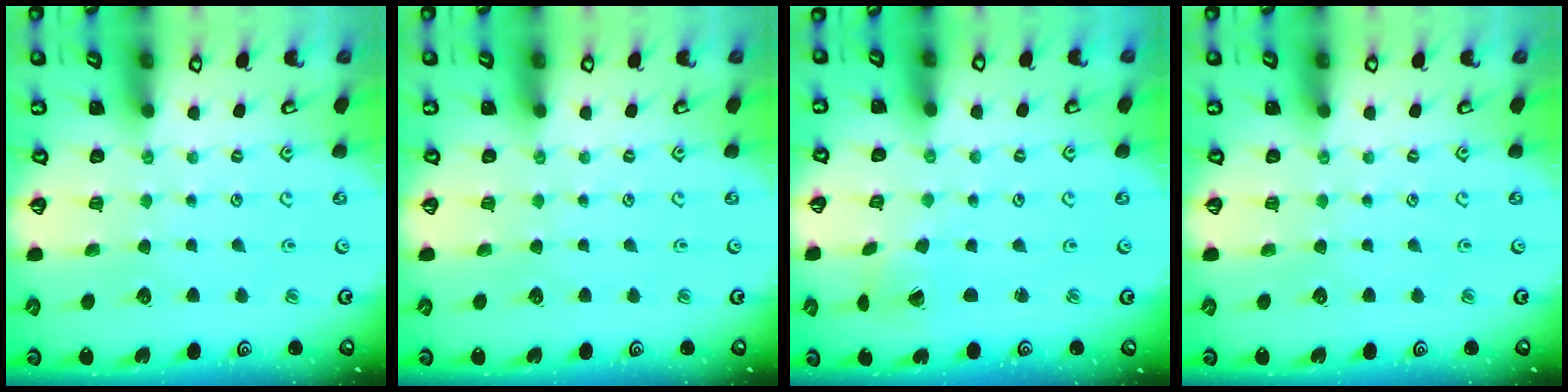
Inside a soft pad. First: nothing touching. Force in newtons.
{"total": 0.0}
{"total": 0.7, "press": 0.7, "slide": 0.1}
{"total": 0.0}